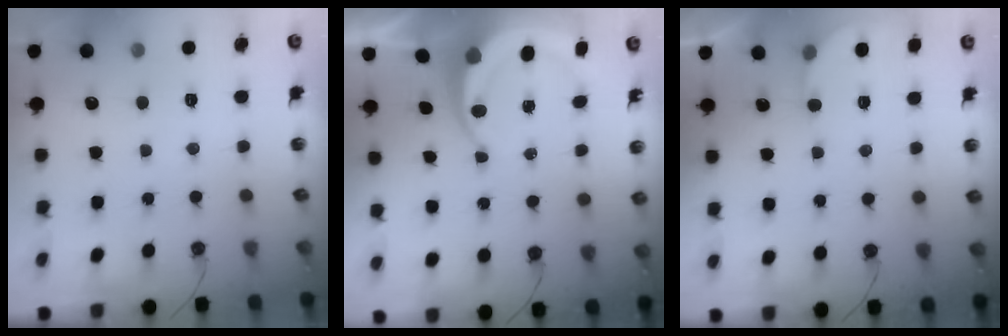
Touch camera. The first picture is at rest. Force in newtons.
{"total": 6.7, "press": 6.6, "slide": 0.8}
{"total": 2.9, "press": 2.9, "slide": 0.3}